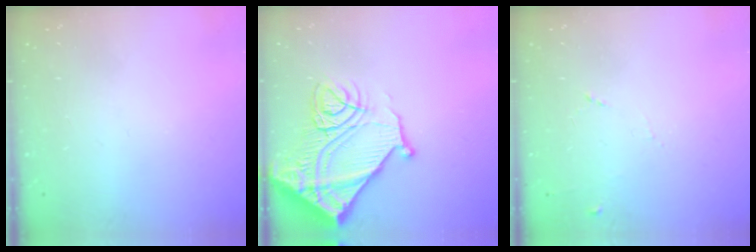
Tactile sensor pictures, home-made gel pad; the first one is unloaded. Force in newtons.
{"total": 19.6, "press": 19.5, "slide": 2.0}
{"total": 5.4, "press": 5.3, "slide": 0.9}